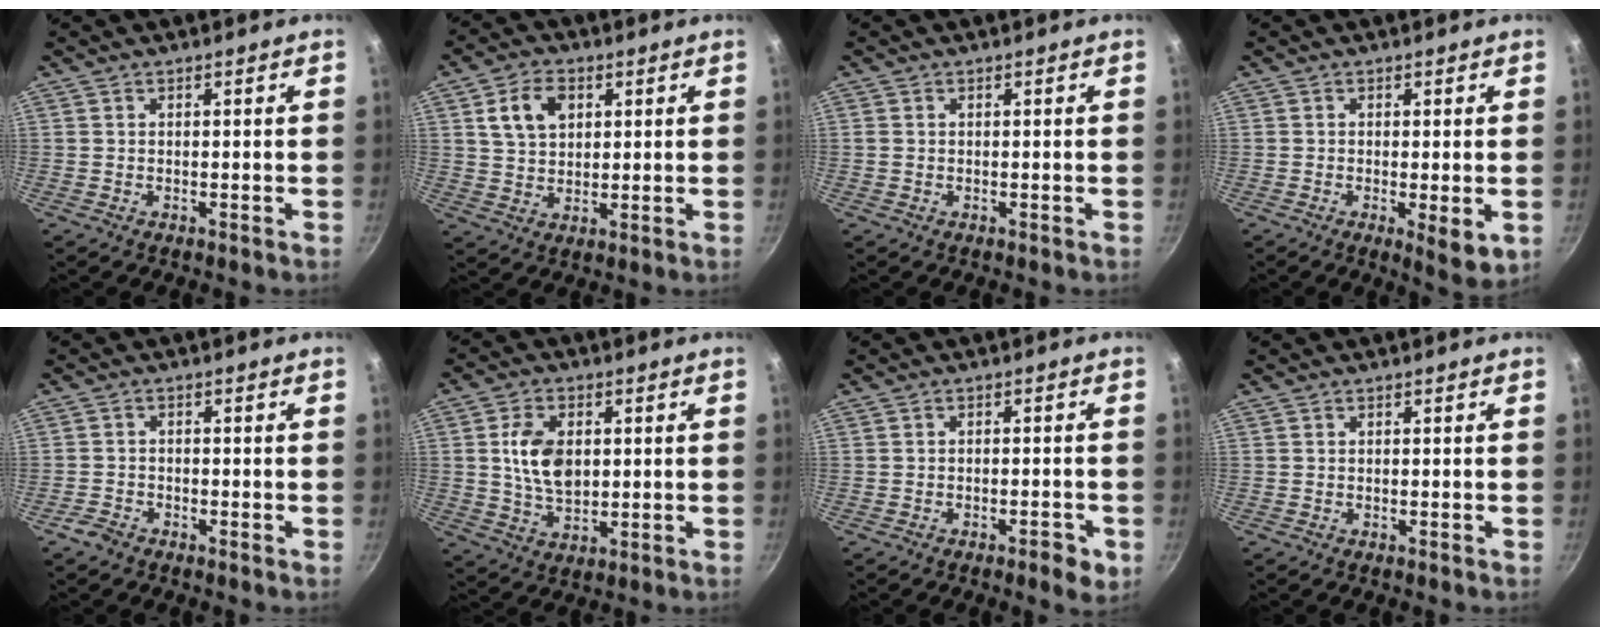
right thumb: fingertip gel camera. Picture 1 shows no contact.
{"total": 8.2, "force": [2.9, 5.6, 5.2], "torque": [-0.075, -0.006, 0.054]}
{"total": 0.6, "force": [0.0, 0.5, 0.3], "torque": [-0.007, 0.000, 0.001]}
{"total": 5.3, "force": [-1.2, 1.6, 5.0], "torque": [-0.077, -0.016, -0.018]}
{"total": 2.1, "force": [-1.7, 1.1, 0.7], "torque": [-0.016, 0.004, -0.033]}
{"total": 9.5, "force": [1.4, 6.1, 7.2], "torque": [-0.121, -0.009, 0.033]}
{"total": 3.8, "force": [-1.9, 1.3, 3.0], "torque": [-0.036, 0.007, -0.026]}
{"total": 0.0}